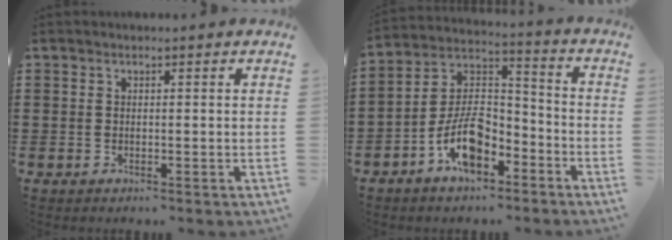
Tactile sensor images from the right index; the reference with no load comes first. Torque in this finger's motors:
{"motor_torque": [2.14, 0.00, 1.05, 0.21]}